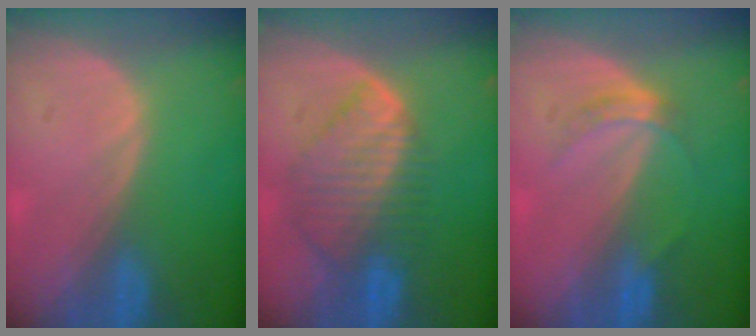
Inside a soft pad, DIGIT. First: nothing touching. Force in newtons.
{"total": 8.4, "press": 7.5, "slide": 3.8}
{"total": 3.2, "press": 2.9, "slide": 1.3}